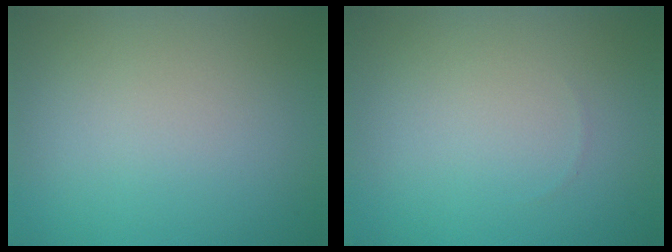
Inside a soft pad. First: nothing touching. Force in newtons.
{"total": 0.0}